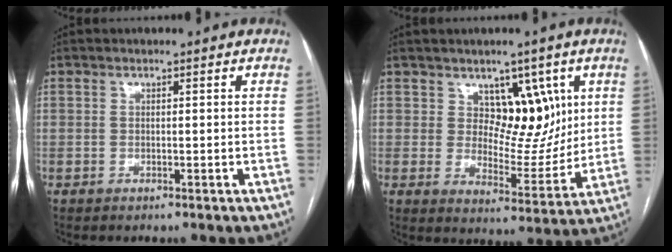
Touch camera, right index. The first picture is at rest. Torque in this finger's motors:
{"motor_torque": [0.18, 0.23, 0.08, 0.00]}